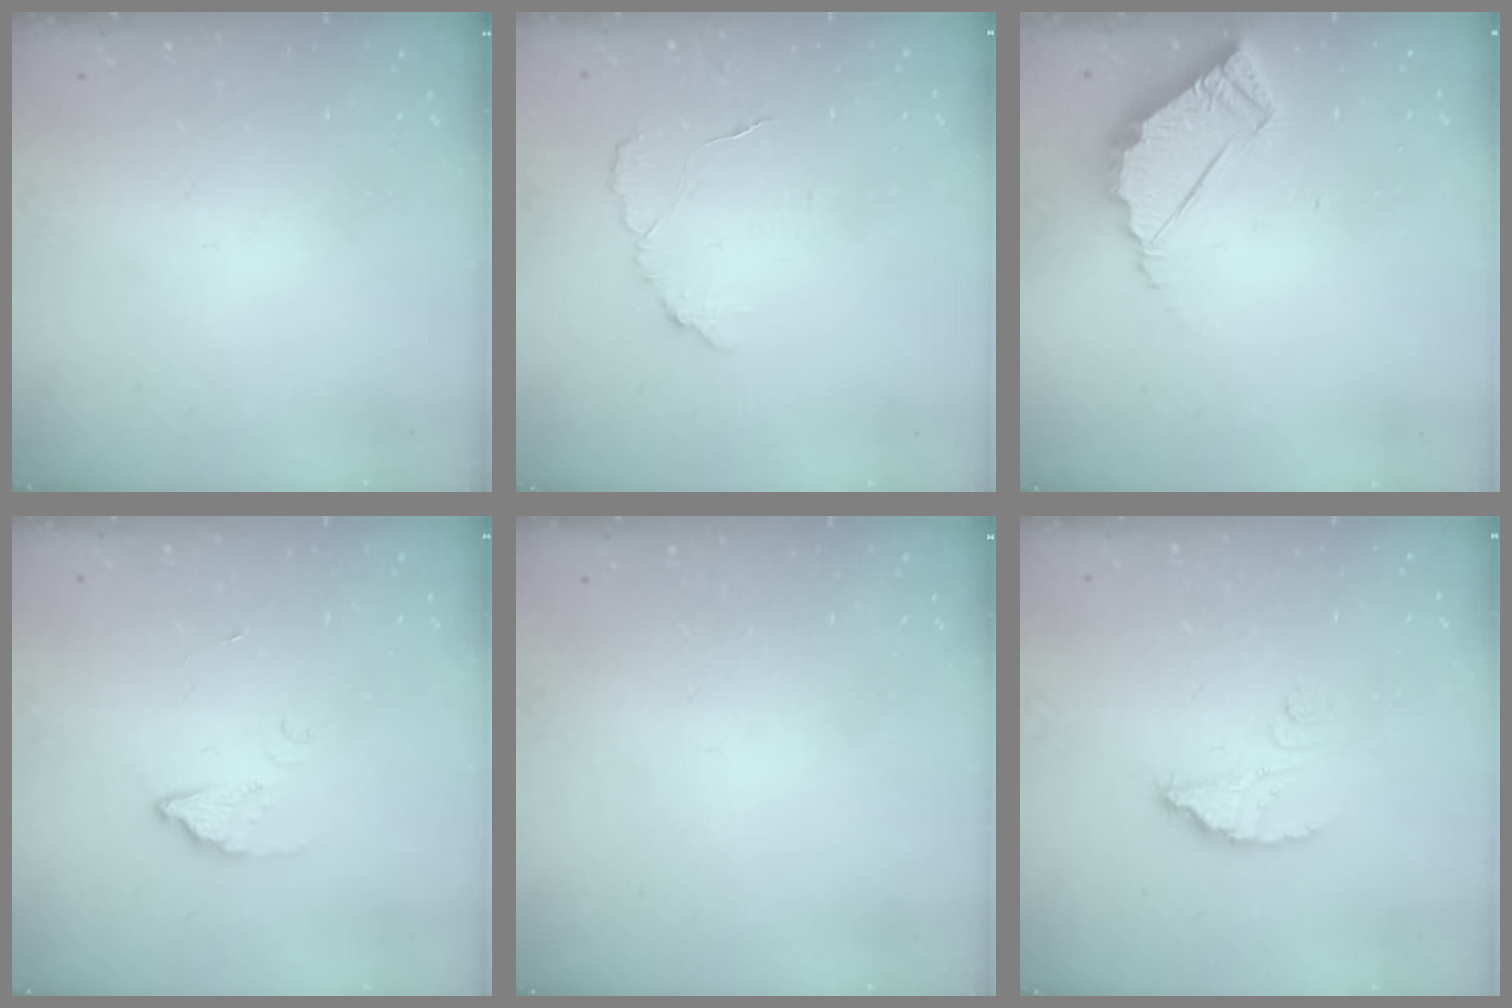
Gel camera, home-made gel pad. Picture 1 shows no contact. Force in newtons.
{"total": 4.5, "press": 4.5, "slide": 0.4}
{"total": 4.9, "press": 4.8, "slide": 0.4}
{"total": 3.5, "press": 3.4, "slide": 0.3}
{"total": 2.3, "press": 2.3, "slide": 0.1}
{"total": 3.8, "press": 3.8, "slide": 0.2}